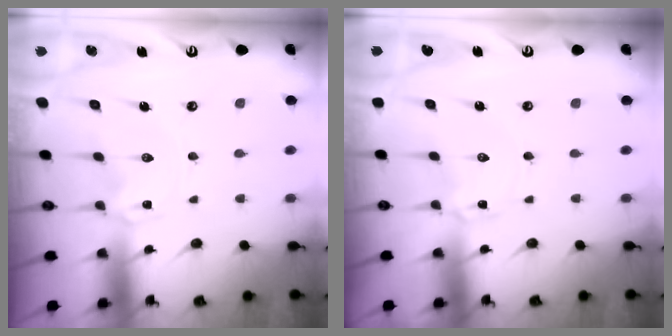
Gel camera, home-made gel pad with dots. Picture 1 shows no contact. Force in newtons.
{"total": 1.9, "press": 1.8, "slide": 0.3}